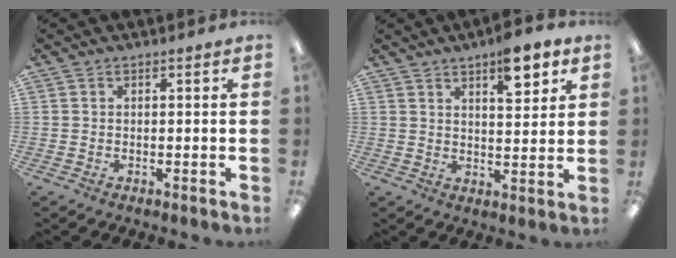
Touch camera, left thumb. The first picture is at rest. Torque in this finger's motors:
{"motor_torque": [1.21, 1.10, 0.51, -0.45, 0.03]}